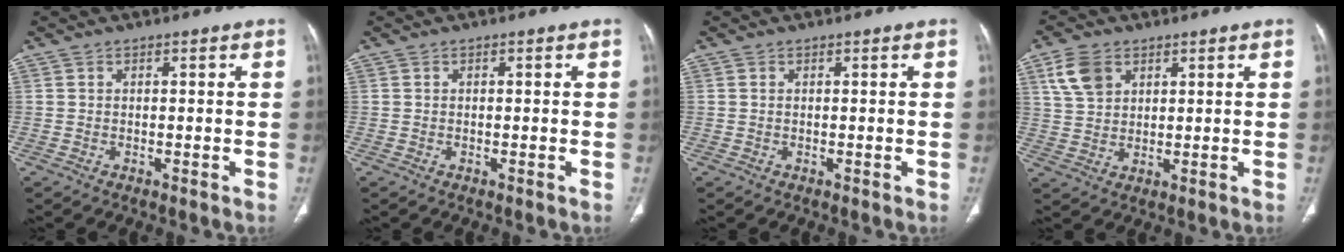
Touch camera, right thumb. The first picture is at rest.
{"total": 0.0}
{"total": 0.0}
{"total": 7.1, "force": [3.5, 4.8, 3.9], "torque": [-0.063, -0.007, 0.072]}